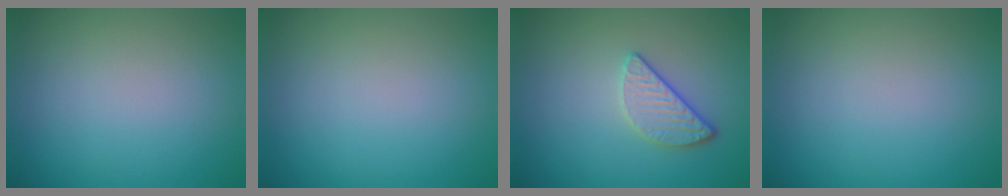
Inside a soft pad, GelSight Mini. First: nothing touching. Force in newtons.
{"total": 0.0}
{"total": 2.4, "press": 2.1, "slide": 1.1}
{"total": 0.0}